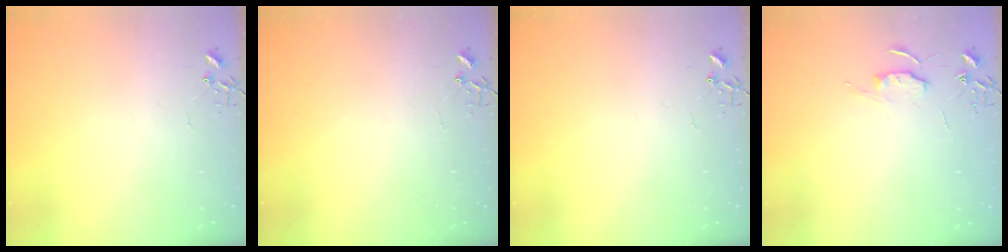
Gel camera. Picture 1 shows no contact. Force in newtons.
{"total": 0.0}
{"total": 0.0}
{"total": 5.7, "press": 5.7, "slide": 0.6}